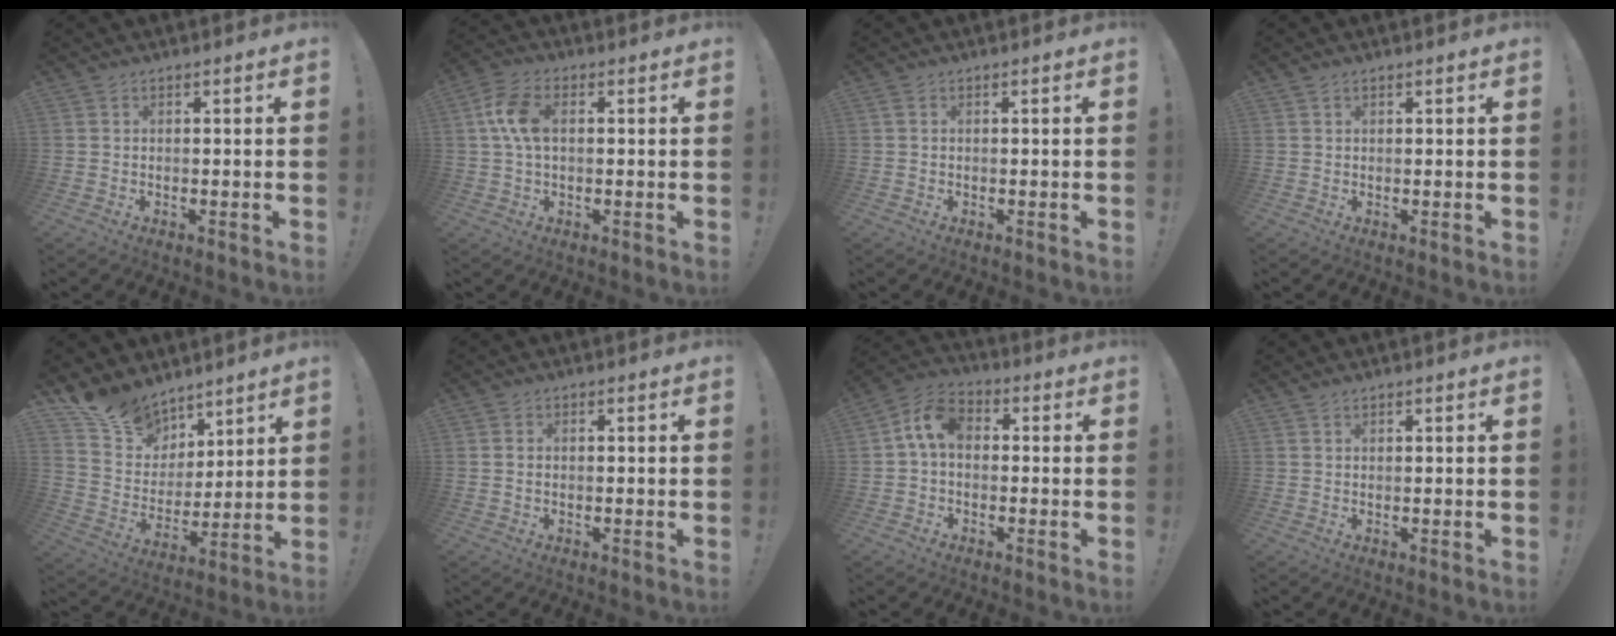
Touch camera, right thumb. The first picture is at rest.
{"total": 9.0, "force": [1.5, 5.3, 7.1], "torque": [-0.142, 0.006, 0.027]}
{"total": 0.5, "force": [0.1, 0.3, 0.5], "torque": [-0.010, 0.001, 0.001]}
{"total": 0.5, "force": [0.4, 0.2, 0.2], "torque": [-0.003, -0.001, 0.008]}
{"total": 14.3, "force": [10.6, 9.2, 2.8], "torque": [-0.061, -0.078, 0.207]}
{"total": 0.9, "force": [0.0, 0.7, 0.6], "torque": [-0.018, 0.006, 0.000]}
{"total": 9.0, "force": [0.9, 6.0, 6.7], "torque": [-0.135, 0.015, 0.022]}
{"total": 0.8, "force": [0.7, 0.1, 0.3], "torque": [-0.008, 0.001, 0.014]}